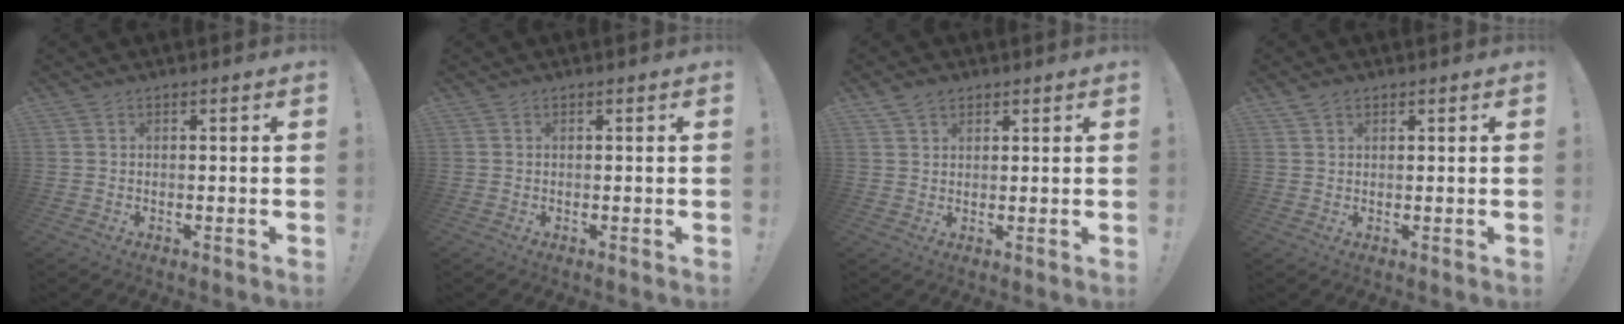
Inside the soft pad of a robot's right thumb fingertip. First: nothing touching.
{"total": 0.0}
{"total": 3.5, "force": [2.3, 2.3, 1.2], "torque": [-0.018, -0.007, 0.044]}
{"total": 1.8, "force": [1.3, 1.0, 0.6], "torque": [-0.012, -0.002, 0.025]}